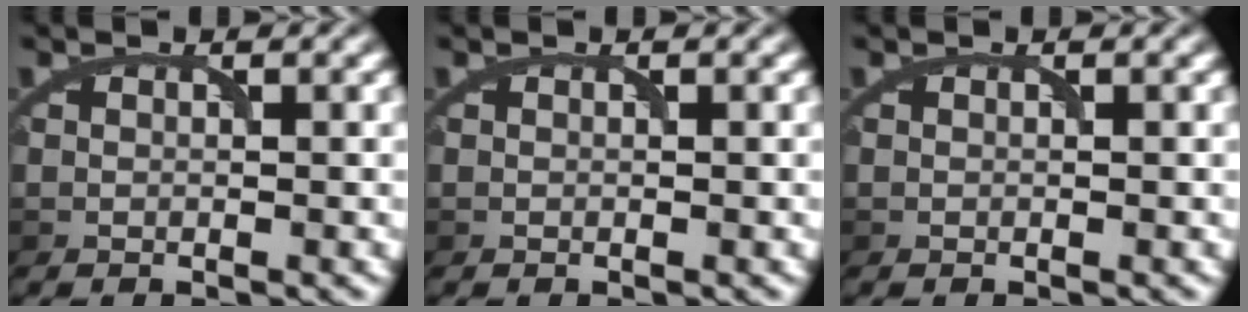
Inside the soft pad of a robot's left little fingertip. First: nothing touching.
{"total": 0.0}
{"total": 0.0}